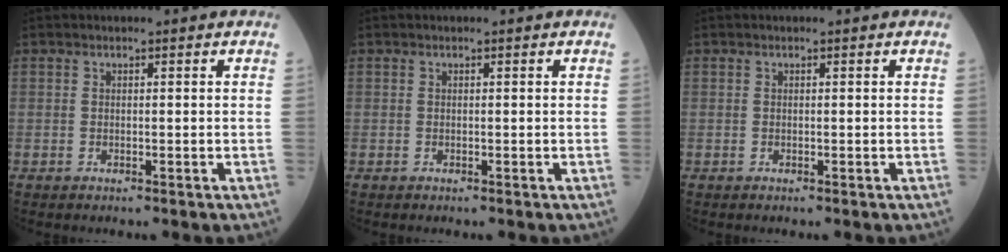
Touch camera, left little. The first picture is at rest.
{"total": 0.0}
{"total": 0.0}